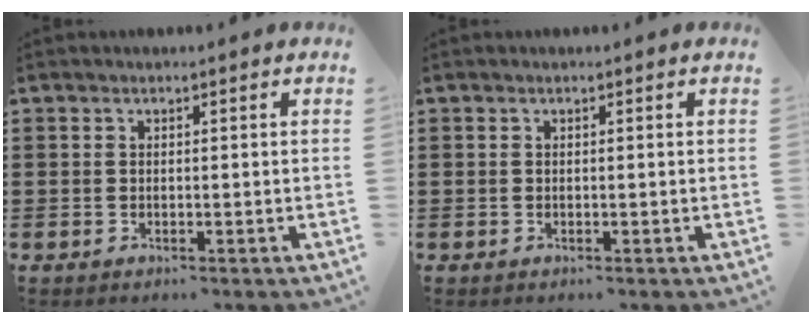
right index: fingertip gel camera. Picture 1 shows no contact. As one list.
[{"total": 0.0}]